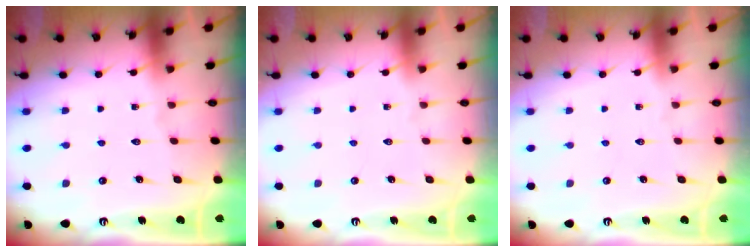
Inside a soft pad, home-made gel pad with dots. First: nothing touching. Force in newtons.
{"total": 0.0}
{"total": 0.0}